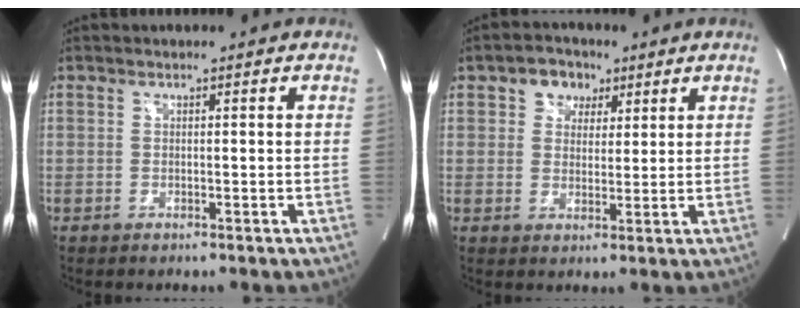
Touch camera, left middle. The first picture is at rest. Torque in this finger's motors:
{"motor_torque": [0.28, 0.21, -0.09, 0.00]}